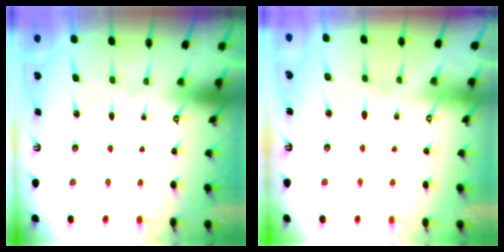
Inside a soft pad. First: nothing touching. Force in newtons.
{"total": 2.4, "press": 2.3, "slide": 0.5}